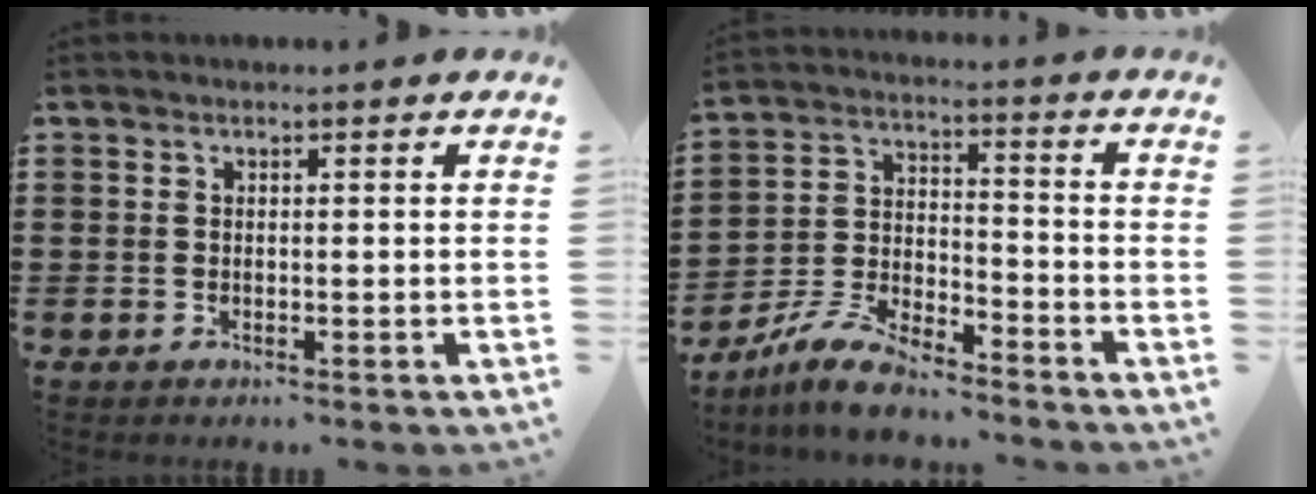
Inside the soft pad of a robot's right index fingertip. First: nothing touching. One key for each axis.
{"total": 8.0, "fx": -7.2, "fy": 1.6, "fz": 3.2, "tx": -0.073, "ty": 0.013, "tz": -0.138}